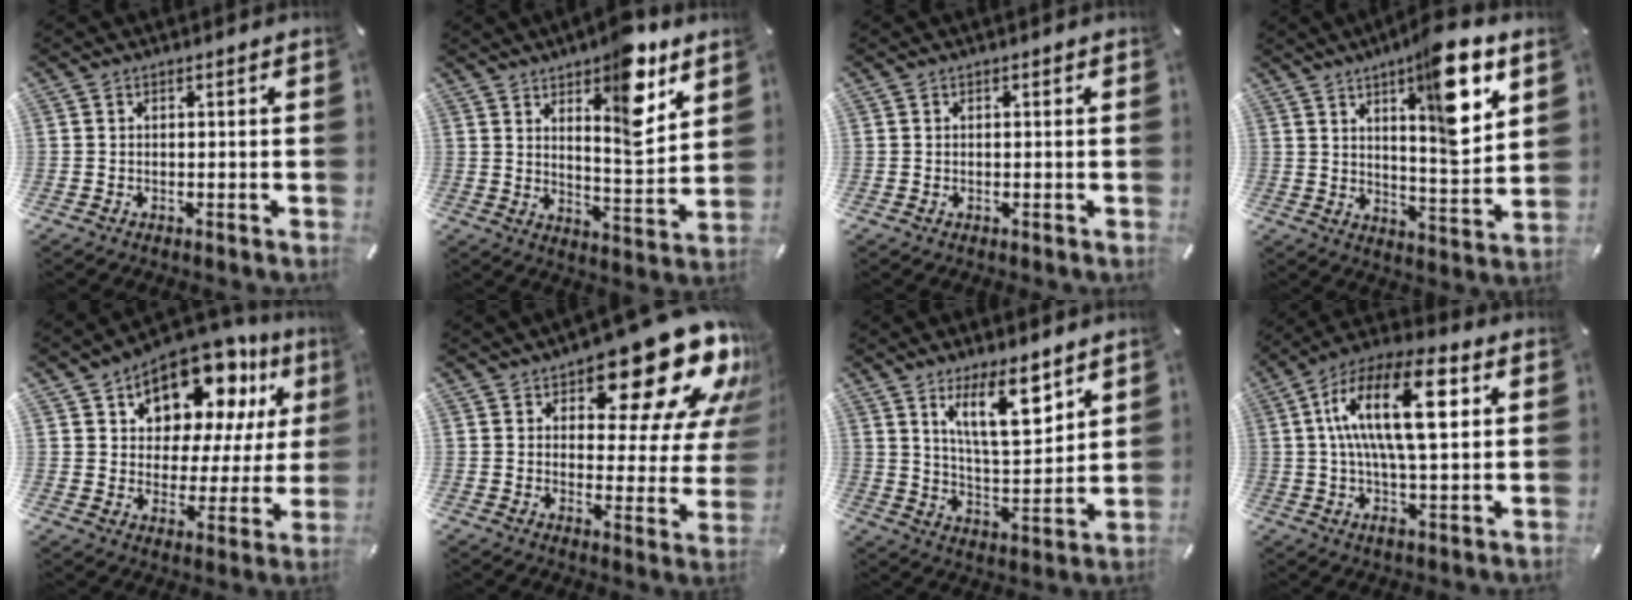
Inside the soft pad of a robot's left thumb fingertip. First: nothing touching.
{"total": 13.3, "force": [8.7, 4.7, 9.0], "torque": [-0.114, -0.062, 0.143]}
{"total": 0.0}
{"total": 15.7, "force": [8.6, 4.1, 12.4], "torque": [-0.165, -0.056, 0.129]}
{"total": 15.0, "force": [11.0, 8.0, 6.2], "torque": [-0.100, -0.094, 0.191]}
{"total": 21.1, "force": [14.5, 8.4, 12.8], "torque": [-0.163, -0.108, 0.239]}
{"total": 14.2, "force": [8.9, 4.9, 9.9], "torque": [-0.165, -0.043, 0.152]}
{"total": 19.0, "force": [4.8, 7.3, 16.9], "torque": [-0.328, -0.010, 0.067]}